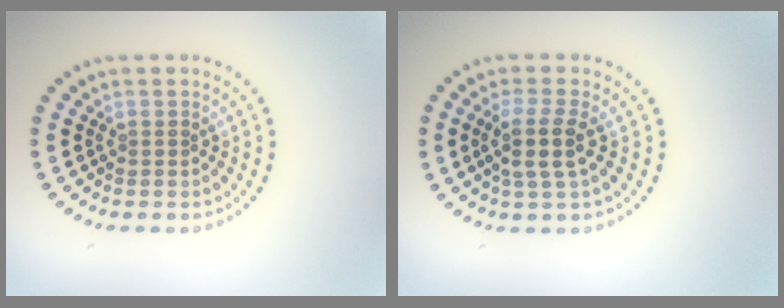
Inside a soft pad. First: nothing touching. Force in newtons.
{"total": 2.8, "press": 2.3, "slide": 1.6}